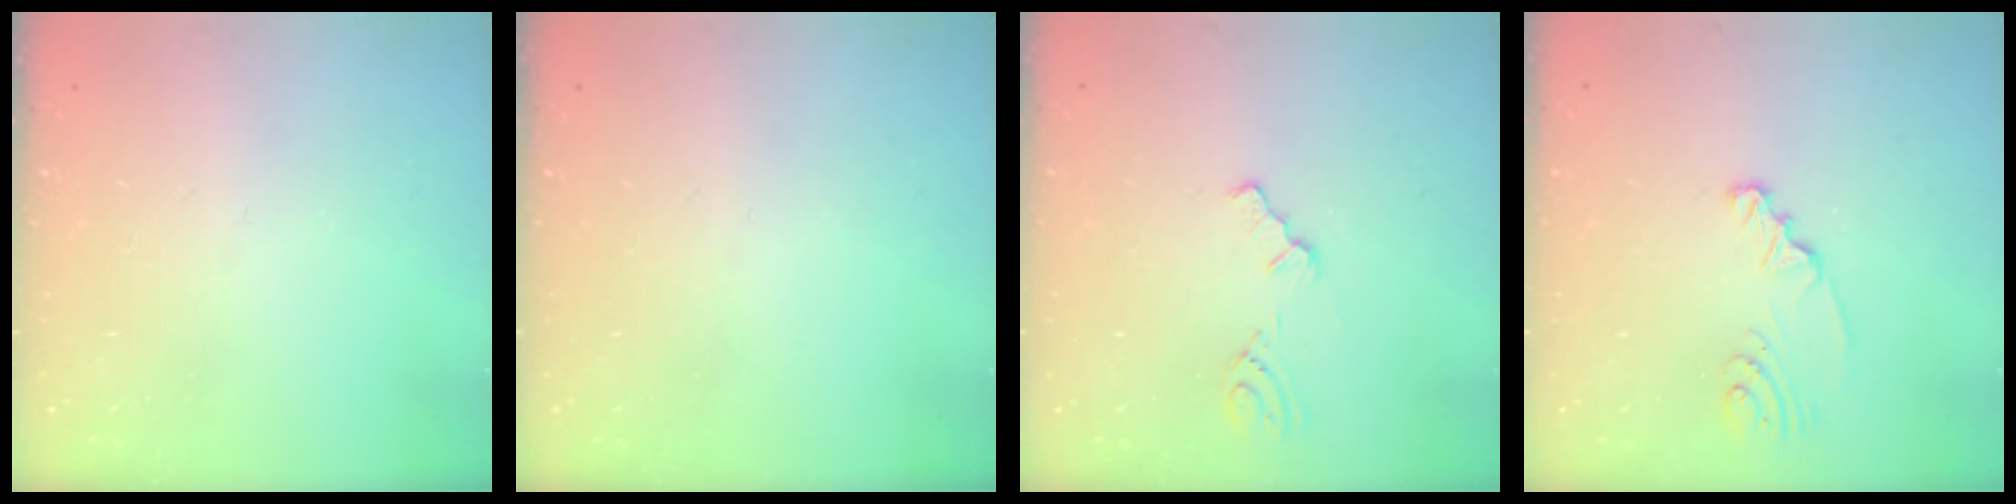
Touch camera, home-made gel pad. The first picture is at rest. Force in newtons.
{"total": 0.0}
{"total": 2.1, "press": 2.0, "slide": 0.3}
{"total": 2.4, "press": 2.4, "slide": 0.3}